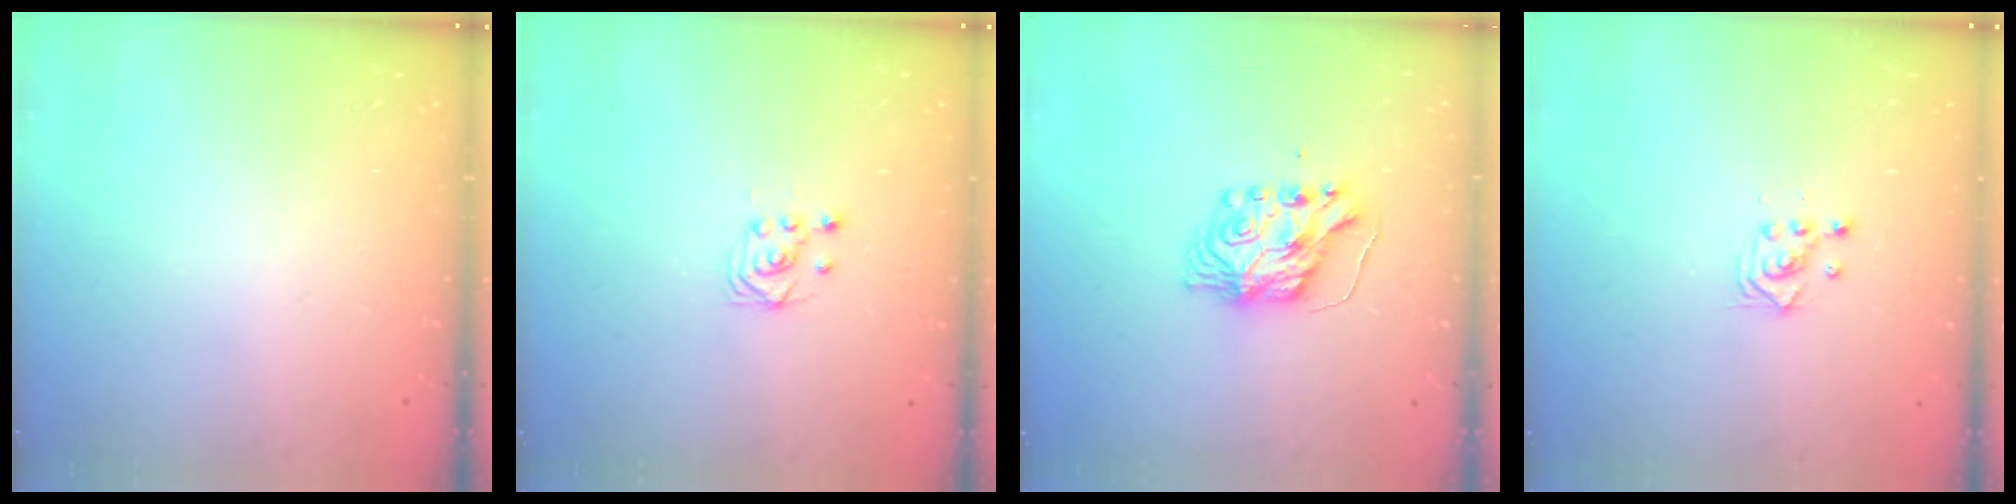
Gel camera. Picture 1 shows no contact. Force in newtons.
{"total": 2.5, "press": 2.2, "slide": 1.2}
{"total": 7.2, "press": 7.2, "slide": 0.8}
{"total": 2.3, "press": 2.3, "slide": 0.3}